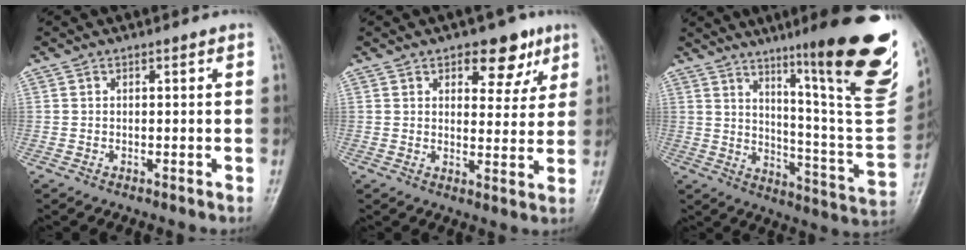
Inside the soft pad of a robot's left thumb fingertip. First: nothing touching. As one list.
[{"total": 8.4, "force": [4.7, 4.7, 5.2], "torque": [-0.029, -0.019, 0.058]}, {"total": 25.3, "force": [14.5, 3.0, 20.6], "torque": [-0.257, -0.075, 0.219]}]